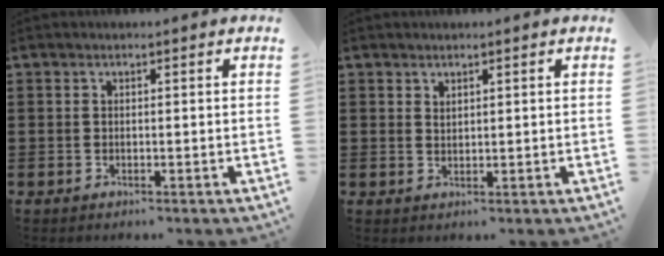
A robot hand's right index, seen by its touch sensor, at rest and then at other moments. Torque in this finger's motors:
{"motor_torque": [-0.18, 0.20, 0.00, -0.01]}